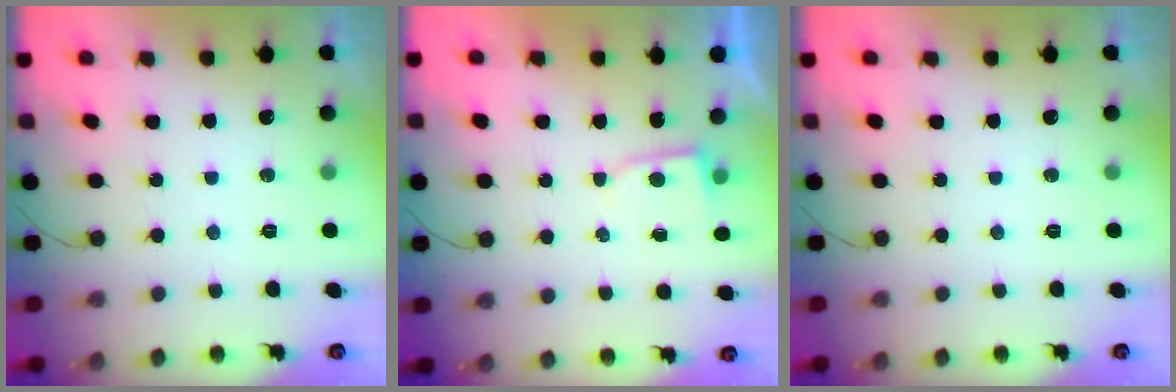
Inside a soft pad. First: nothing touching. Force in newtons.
{"total": 2.1, "press": 2.1, "slide": 0.3}
{"total": 0.0}